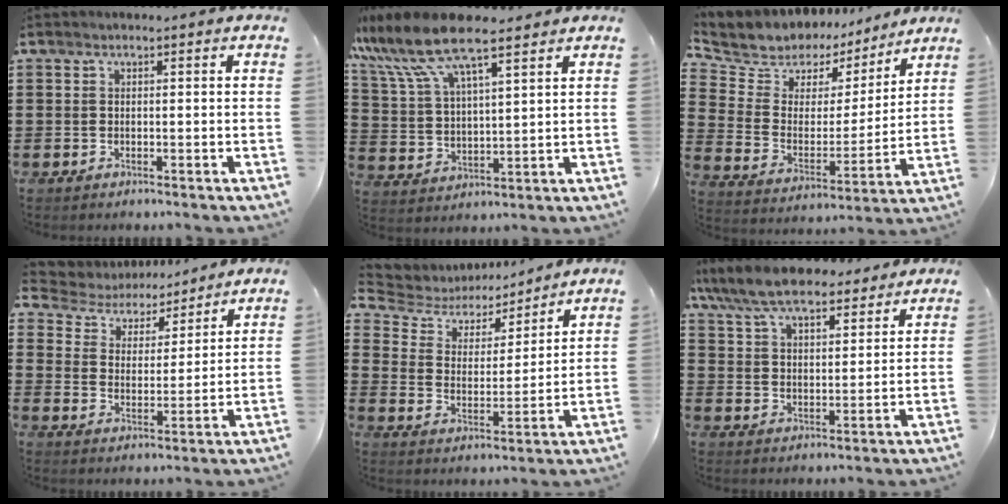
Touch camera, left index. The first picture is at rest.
{"total": 11.0, "force": [8.5, 3.0, 6.3], "torque": [-0.151, -0.018, 0.154]}
{"total": 7.0, "force": [6.0, 3.7, -0.1], "torque": [-0.049, -0.049, 0.106]}
{"total": 4.9, "force": [4.6, 1.5, 0.4], "torque": [-0.039, -0.031, 0.076]}
{"total": 5.5, "force": [5.0, 2.0, 1.1], "torque": [-0.055, -0.029, 0.082]}
{"total": 9.2, "force": [8.1, 2.4, 3.6], "torque": [-0.102, -0.024, 0.149]}